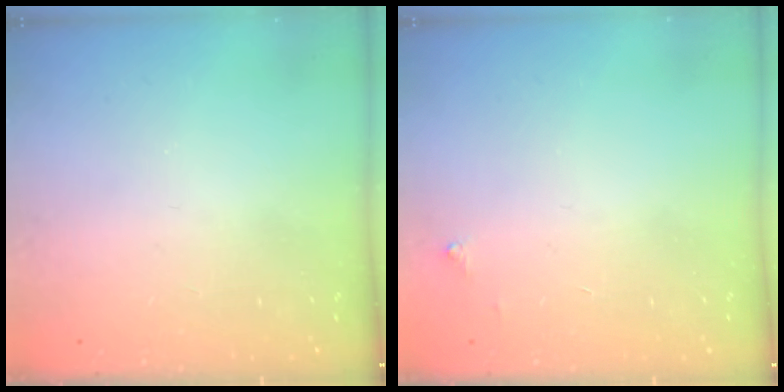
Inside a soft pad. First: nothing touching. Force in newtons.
{"total": 2.5, "press": 2.5, "slide": 0.4}